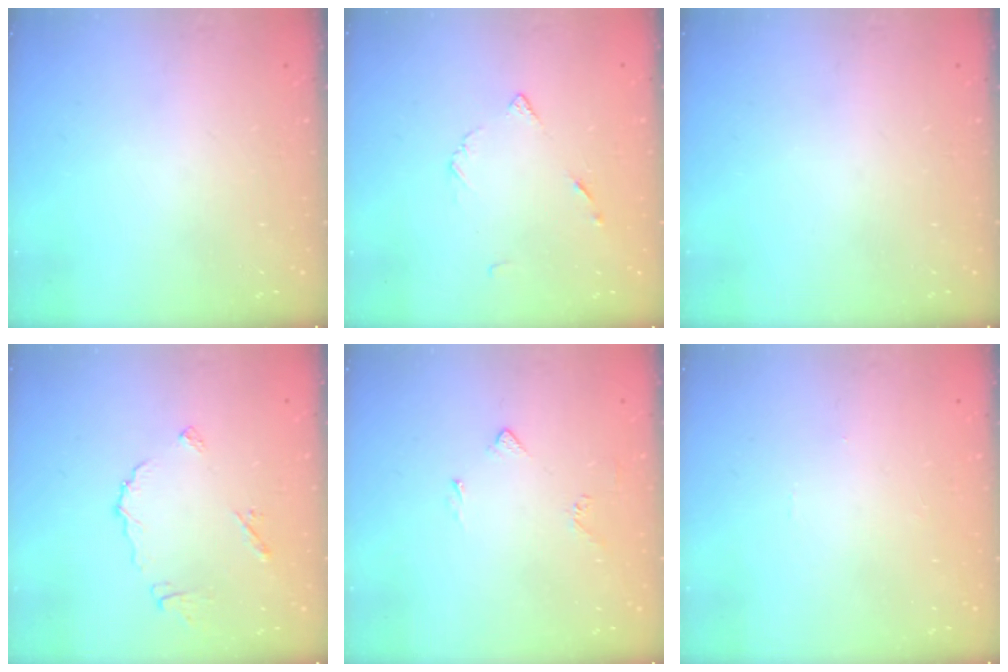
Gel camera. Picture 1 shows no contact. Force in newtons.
{"total": 5.7, "press": 5.6, "slide": 0.7}
{"total": 0.0}
{"total": 7.8, "press": 7.8, "slide": 0.4}
{"total": 3.6, "press": 3.6, "slide": 0.5}
{"total": 0.0}